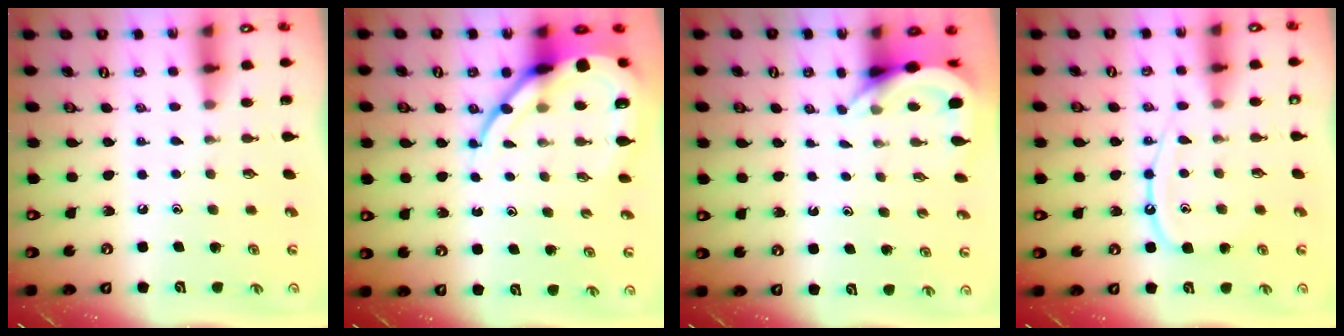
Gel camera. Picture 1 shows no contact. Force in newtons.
{"total": 12.7, "press": 12.6, "slide": 1.2}
{"total": 4.4, "press": 4.4, "slide": 0.2}
{"total": 10.9, "press": 10.8, "slide": 0.9}